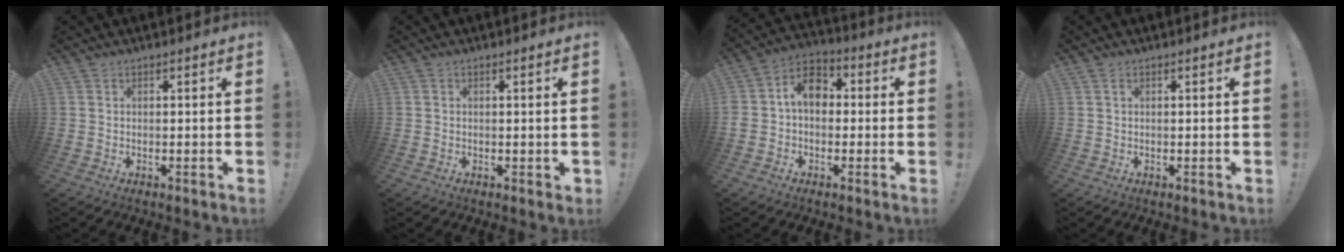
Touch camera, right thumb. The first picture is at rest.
{"total": 0.7, "force": [0.4, 0.5, 0.4], "torque": [0.001, -0.001, 0.005]}
{"total": 9.9, "force": [0.7, 7.6, 6.4], "torque": [-0.109, 0.028, 0.021]}
{"total": 0.6, "force": [0.1, 0.1, 0.6], "torque": [-0.017, 0.003, 0.002]}